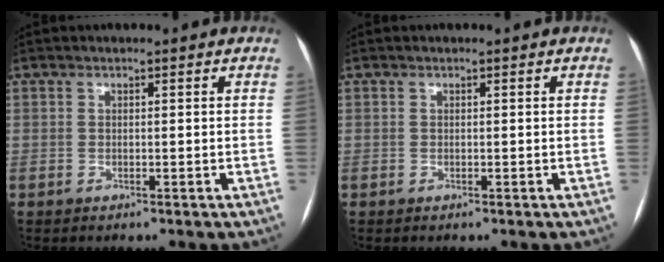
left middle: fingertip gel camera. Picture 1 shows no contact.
{"total": 0.0}